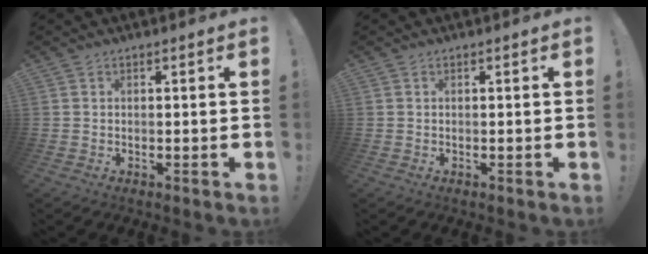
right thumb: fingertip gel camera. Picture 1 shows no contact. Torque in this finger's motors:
{"motor_torque": [-0.01, 0.01, 0.00, 0.00, 0.00]}